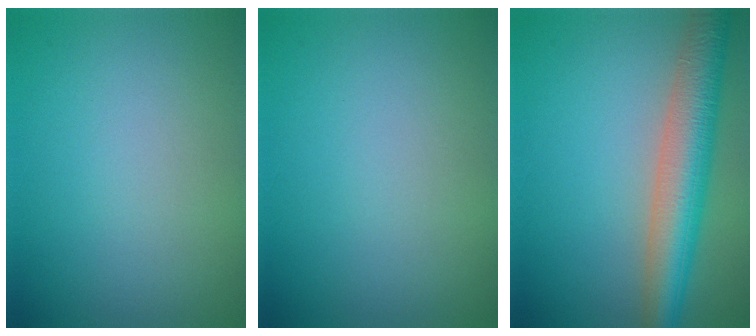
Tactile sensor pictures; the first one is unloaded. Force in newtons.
{"total": 0.0}
{"total": 7.0, "press": 7.0, "slide": 0.3}